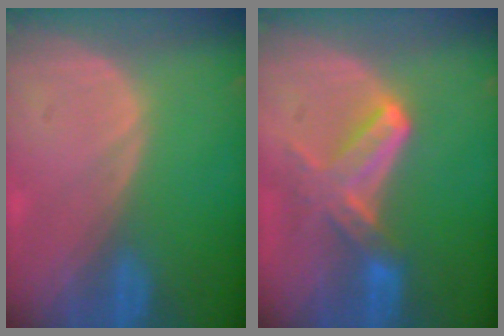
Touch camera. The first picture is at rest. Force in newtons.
{"total": 6.1, "press": 6.1, "slide": 0.1}